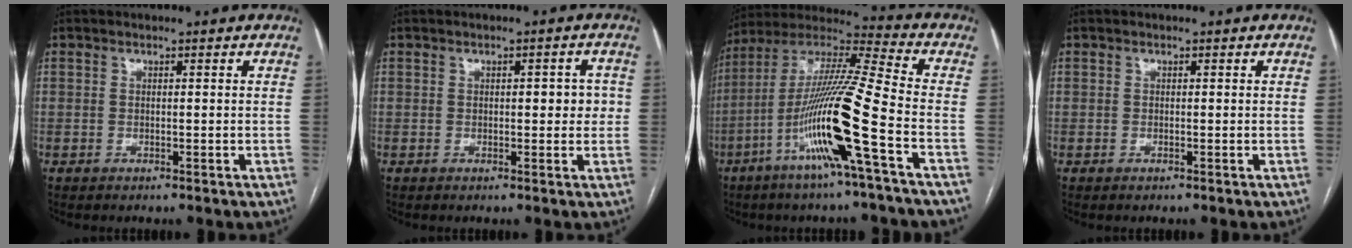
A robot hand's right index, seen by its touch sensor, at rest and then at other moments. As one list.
[{"total": 3.3, "force": [0.3, 1.6, 2.9], "torque": [-0.029, 0.009, 0.004]}, {"total": 17.7, "force": [-6.6, -1.2, 16.4], "torque": [-0.322, -0.007, -0.129]}, {"total": 0.0}]